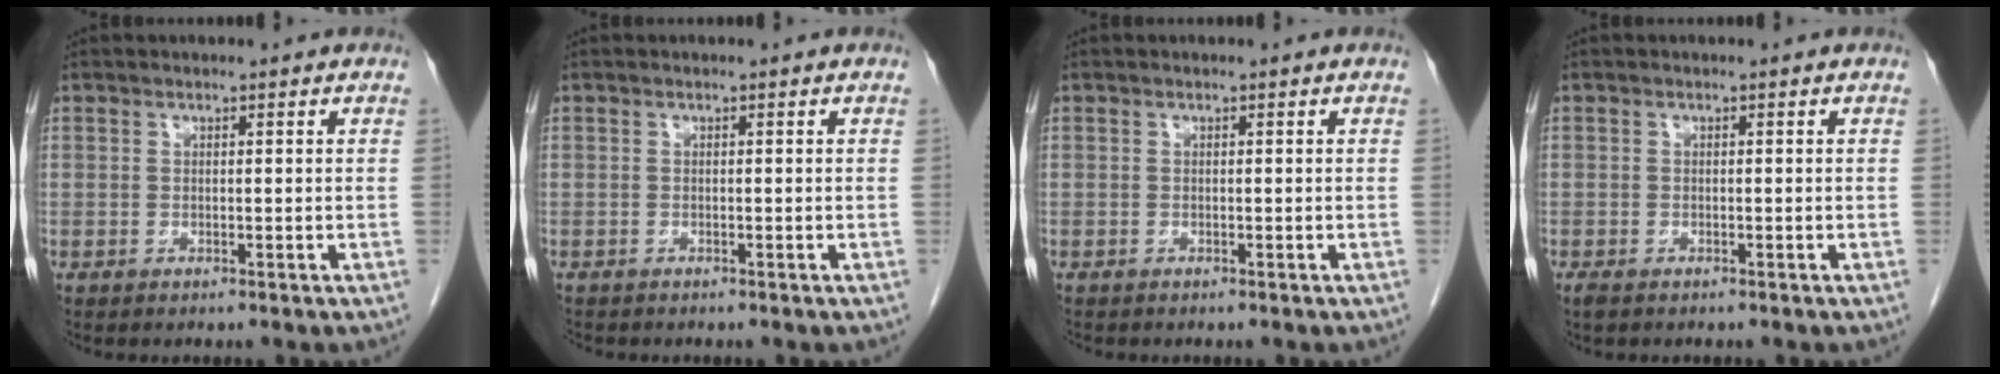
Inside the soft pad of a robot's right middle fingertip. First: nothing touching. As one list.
[{"total": 0.8, "force": [-0.8, 0.3, 0.1], "torque": [-0.009, -0.002, -0.015]}, {"total": 0.0}, {"total": 1.1, "force": [-0.7, 0.6, 0.5], "torque": [-0.017, -0.002, -0.009]}]